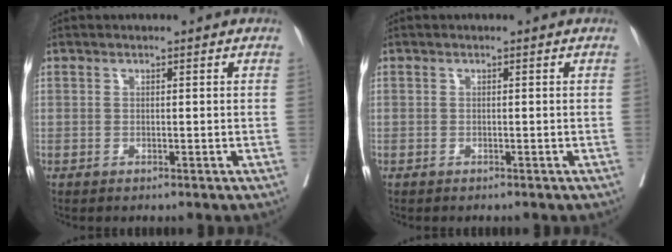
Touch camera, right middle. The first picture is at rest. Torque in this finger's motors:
{"motor_torque": [0.69, -0.69, -0.44, -0.21]}